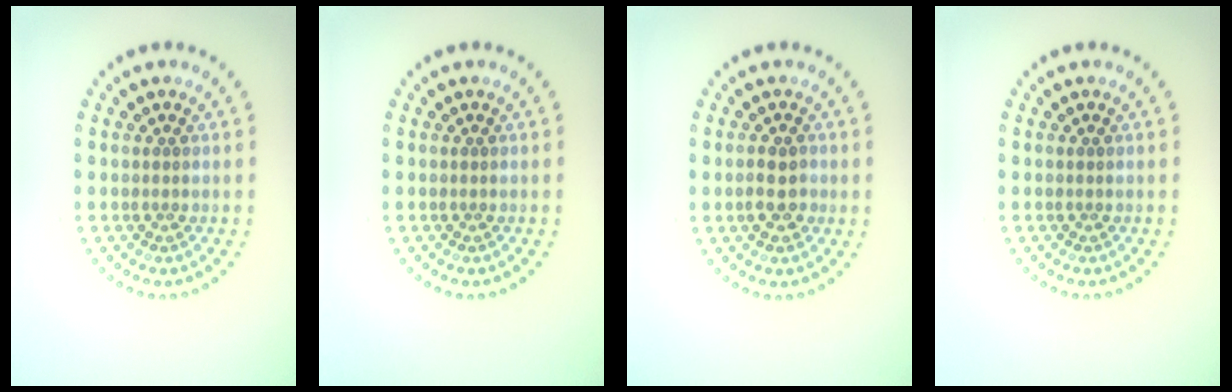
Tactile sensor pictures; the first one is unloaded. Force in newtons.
{"total": 0.0}
{"total": 2.2, "press": 2.1, "slide": 0.4}
{"total": 0.0}